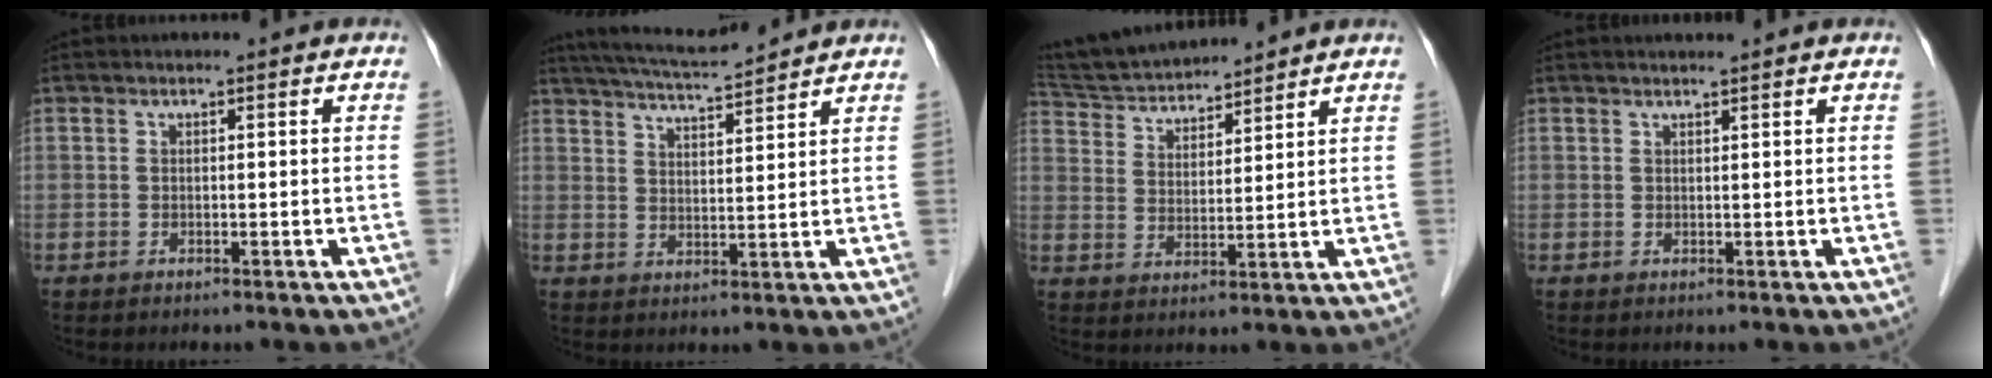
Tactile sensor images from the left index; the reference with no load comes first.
{"total": 9.2, "force": [8.7, 0.1, 3.2], "torque": [-0.064, 0.017, 0.144]}
{"total": 12.0, "force": [11.3, 1.9, 3.5], "torque": [-0.070, 0.026, 0.208]}
{"total": 1.5, "force": [1.4, -0.1, 0.6], "torque": [-0.008, 0.010, 0.025]}